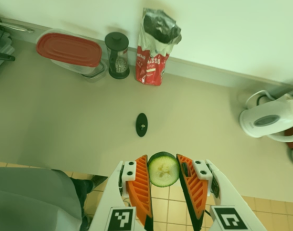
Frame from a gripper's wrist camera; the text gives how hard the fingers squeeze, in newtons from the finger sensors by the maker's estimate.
{"total": 9.0, "left": 8.8, "right": 9.2}